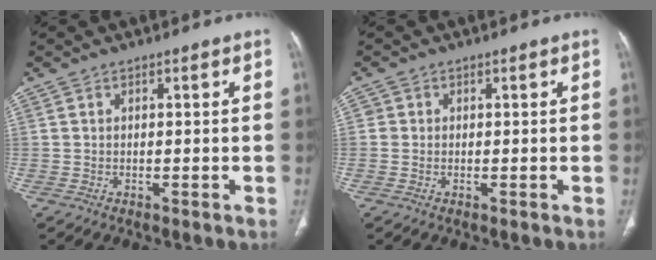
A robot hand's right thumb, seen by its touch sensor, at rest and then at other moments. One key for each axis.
{"total": 1.1, "fx": 0.0, "fy": 1.1, "fz": 0.1, "tx": 0.005, "ty": 0.003, "tz": 0.000}